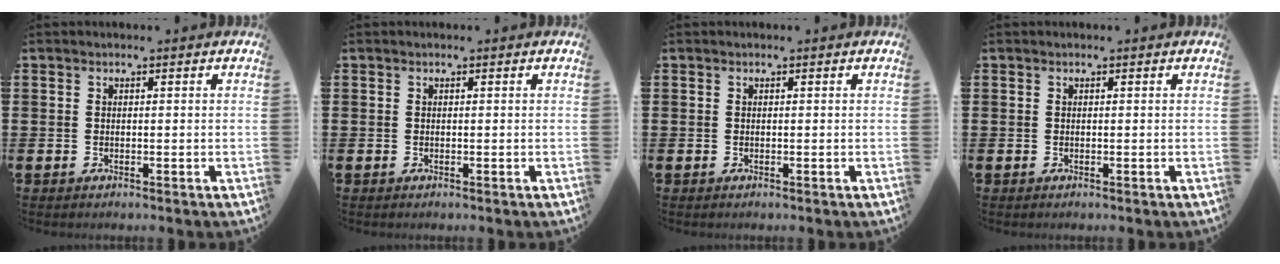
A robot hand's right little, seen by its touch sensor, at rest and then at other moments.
{"total": 0.0}
{"total": 0.0}
{"total": 0.0}